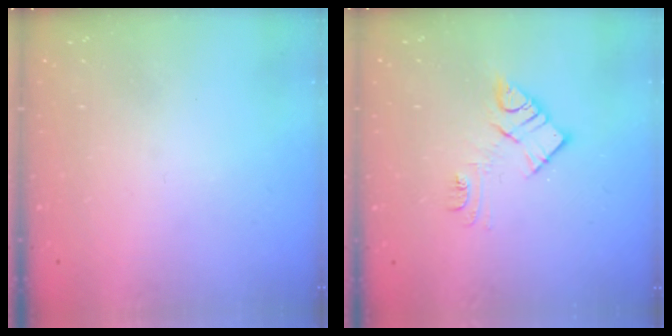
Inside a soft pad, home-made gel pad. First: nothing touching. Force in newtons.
{"total": 10.2, "press": 10.2, "slide": 0.7}